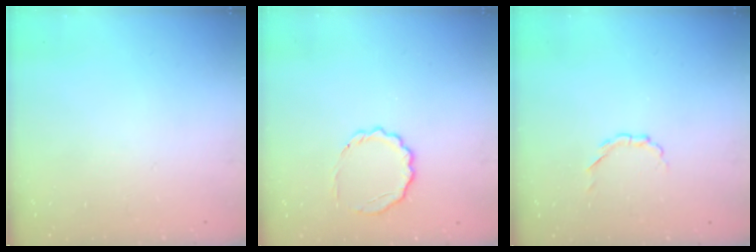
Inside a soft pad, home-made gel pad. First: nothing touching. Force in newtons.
{"total": 6.7, "press": 6.5, "slide": 1.7}
{"total": 2.7, "press": 2.5, "slide": 1.0}